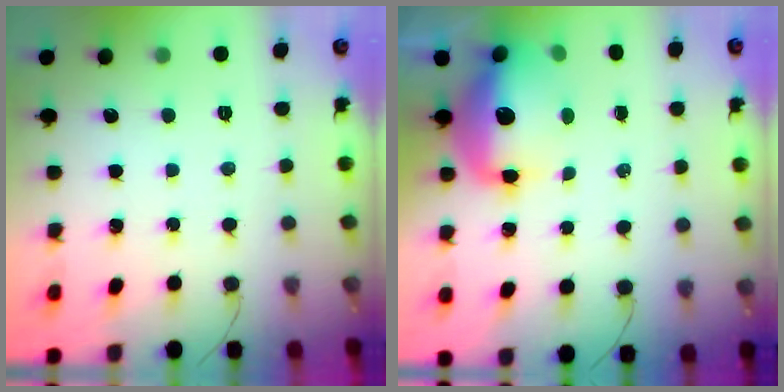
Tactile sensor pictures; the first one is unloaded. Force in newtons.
{"total": 13.0, "press": 12.7, "slide": 2.9}